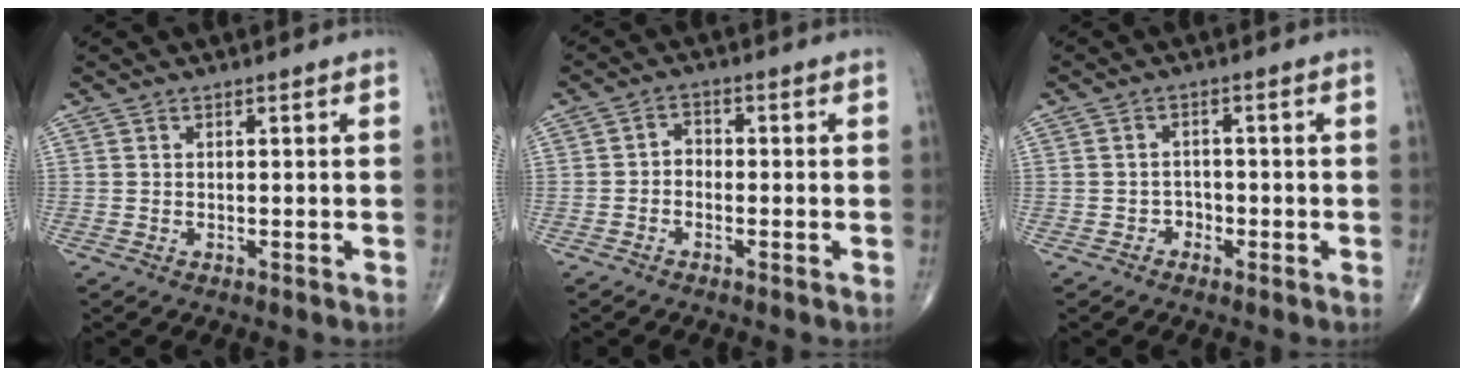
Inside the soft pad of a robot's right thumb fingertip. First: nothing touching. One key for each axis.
{"total": 2.3, "fx": -0.8, "fy": 1.7, "fz": 1.2, "tx": -0.005, "ty": 0.015, "tz": -0.024}
{"total": 2.2, "fx": -1.1, "fy": 1.9, "fz": 0.3, "tx": 0.008, "ty": 0.012, "tz": -0.023}